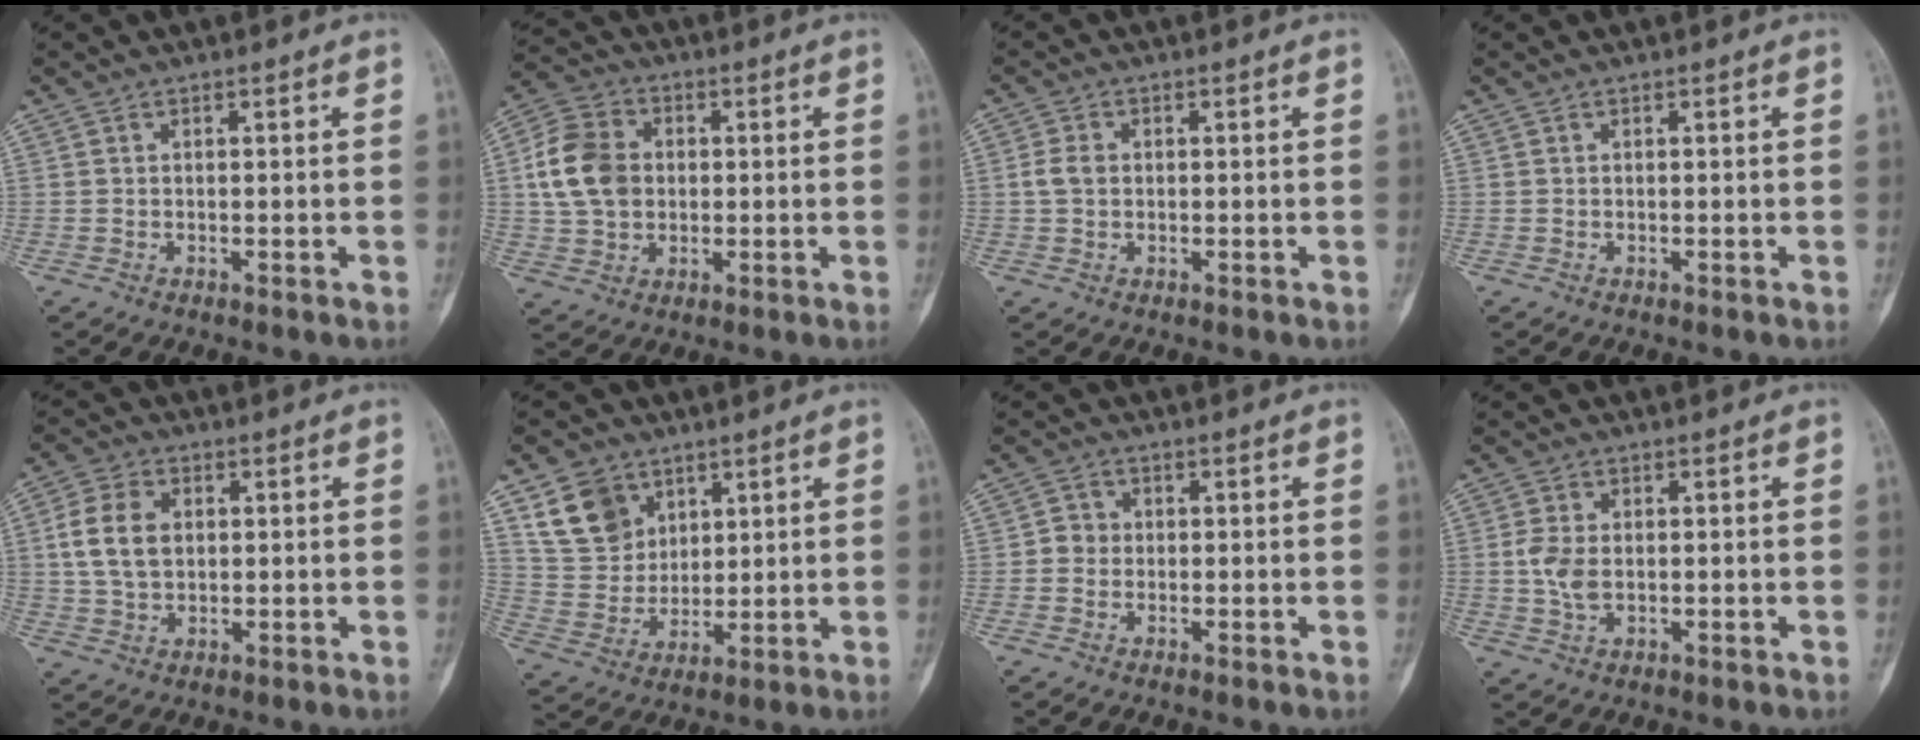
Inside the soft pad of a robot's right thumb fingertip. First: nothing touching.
{"total": 12.1, "force": [1.1, 9.3, 7.6], "torque": [-0.131, 0.012, 0.018]}
{"total": 3.0, "force": [0.1, 2.2, 1.9], "torque": [-0.041, 0.005, -0.001]}
{"total": 0.0}
{"total": 8.8, "force": [1.3, 6.2, 6.1], "torque": [-0.110, 0.005, 0.028]}
{"total": 11.4, "force": [6.0, 8.7, 4.2], "torque": [-0.057, -0.025, 0.127]}
{"total": 2.7, "force": [-0.3, 2.5, 0.9], "torque": [0.003, 0.009, -0.011]}
{"total": 4.7, "force": [0.0, 2.9, 3.7], "torque": [-0.080, 0.002, -0.001]}